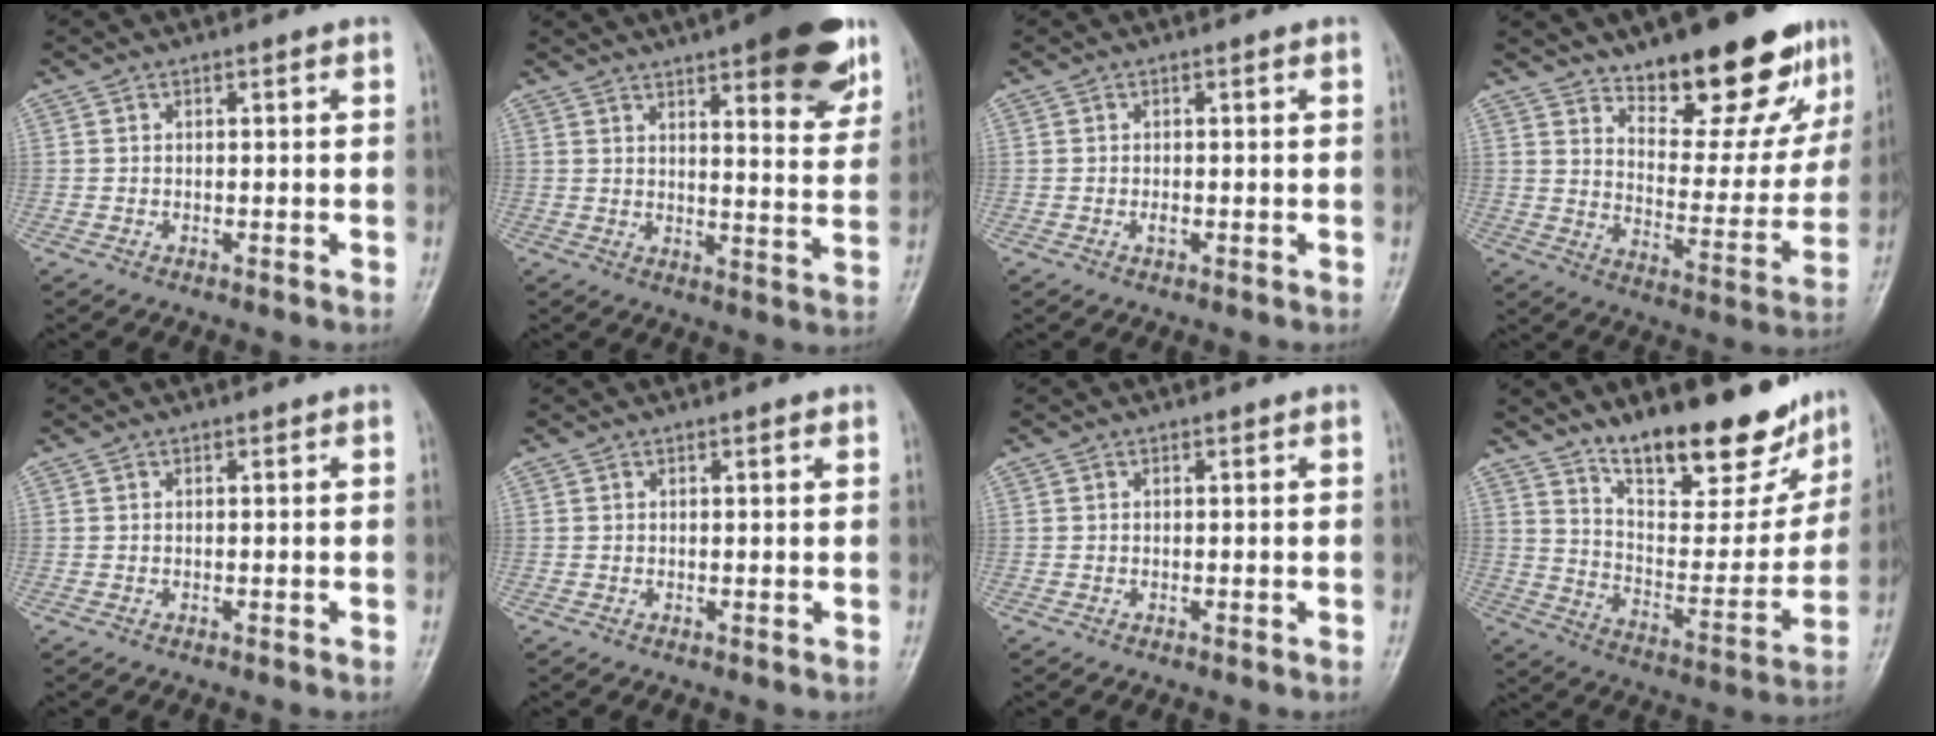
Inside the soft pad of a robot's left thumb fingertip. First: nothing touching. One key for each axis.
{"total": 18.1, "fx": 10.8, "fy": 5.1, "fz": 13.6, "tx": -0.149, "ty": -0.044, "tz": 0.141}
{"total": 1.3, "fx": -0.1, "fy": 0.6, "fz": 1.2, "tx": -0.015, "ty": 0.002, "tz": 0.000}
{"total": 20.6, "fx": 13.9, "fy": 7.6, "fz": 13.1, "tx": -0.130, "ty": -0.084, "tz": 0.209}
{"total": 0.0}
{"total": 0.8, "fx": 0.5, "fy": 0.2, "fz": 0.6, "tx": -0.007, "ty": -0.001, "tz": 0.005}
{"total": 0.0}
{"total": 21.0, "fx": 15.5, "fy": 7.6, "fz": 12.0, "tx": -0.126, "ty": -0.096, "tz": 0.246}